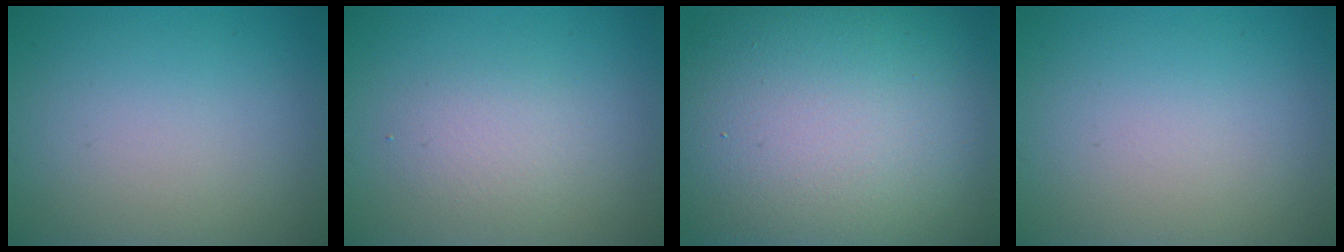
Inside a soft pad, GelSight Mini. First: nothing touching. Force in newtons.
{"total": 2.0, "press": 2.0, "slide": 0.1}
{"total": 18.9, "press": 18.9, "slide": 1.2}
{"total": 0.0}